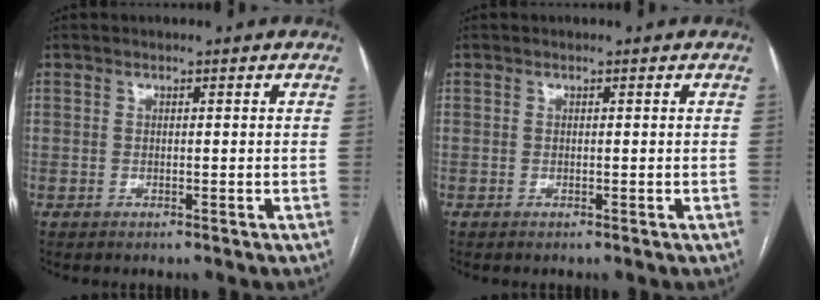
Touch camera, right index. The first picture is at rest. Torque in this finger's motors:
{"motor_torque": [0.00, 0.00, -0.02, 0.01]}